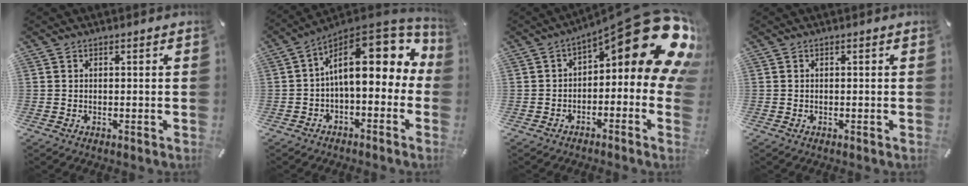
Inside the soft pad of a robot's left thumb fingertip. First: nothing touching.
{"total": 18.8, "force": [4.8, 9.4, 15.5], "torque": [-0.228, -0.038, 0.081]}
{"total": 18.4, "force": [8.2, 6.6, 15.0], "torque": [-0.181, -0.070, 0.136]}
{"total": 0.0}